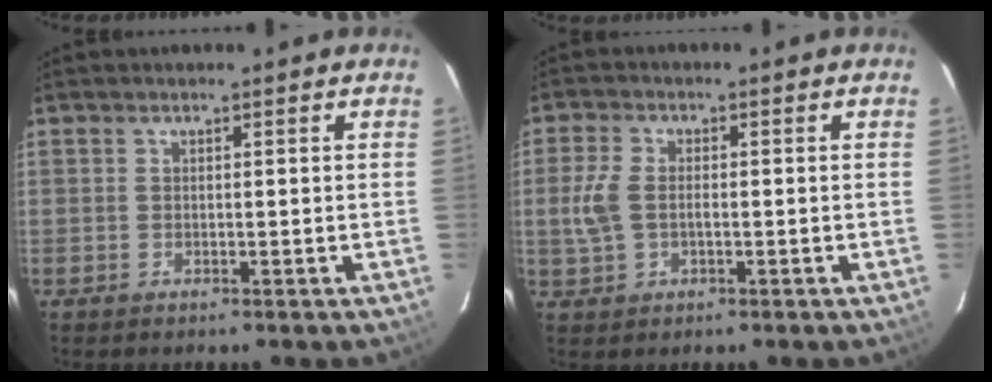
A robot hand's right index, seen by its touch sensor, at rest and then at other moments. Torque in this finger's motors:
{"motor_torque": [0.32, -0.26, 0.33, 0.08]}